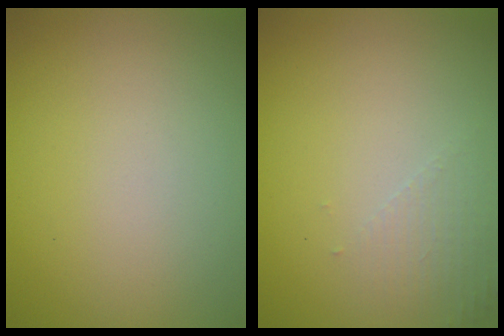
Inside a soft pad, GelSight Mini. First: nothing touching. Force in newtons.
{"total": 1.6, "press": 1.6, "slide": 0.4}